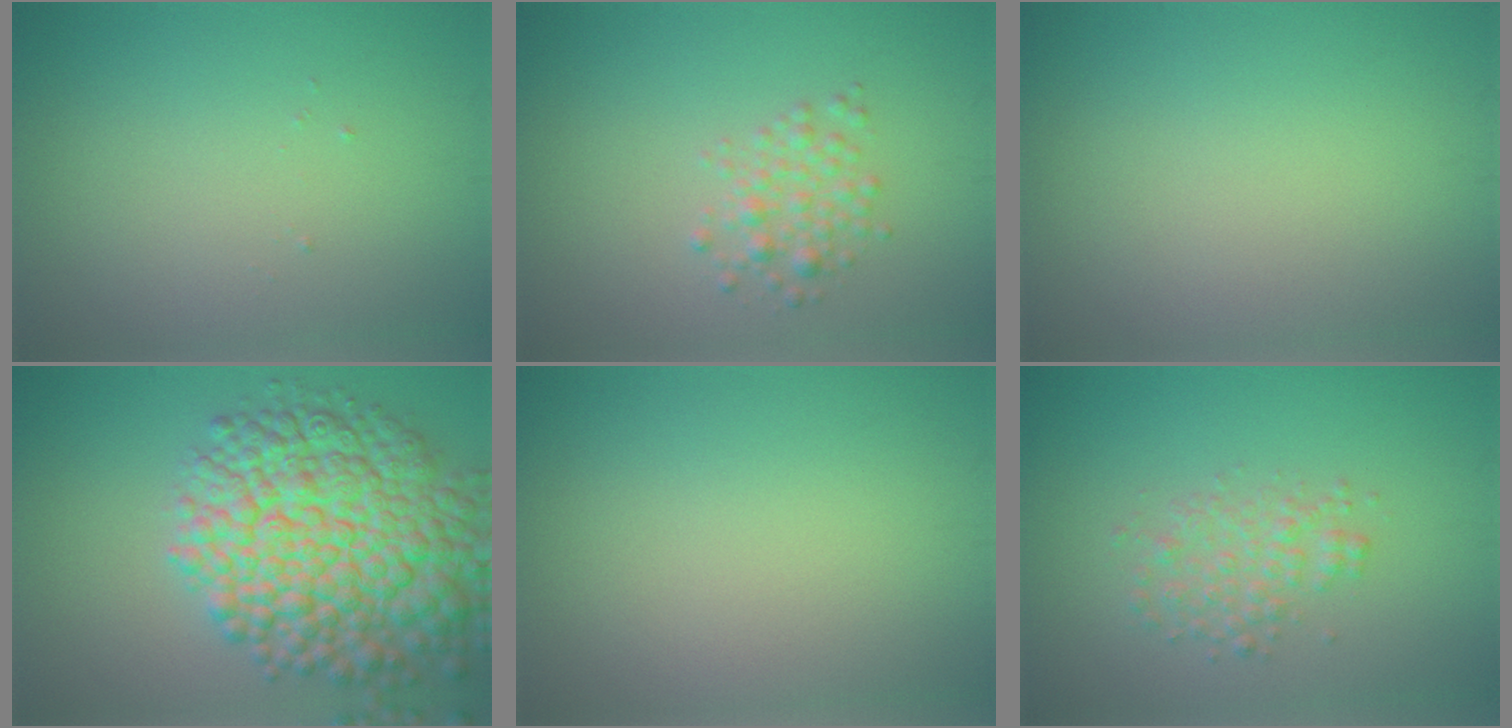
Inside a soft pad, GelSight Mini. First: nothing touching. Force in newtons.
{"total": 2.1, "press": 2.1, "slide": 0.2}
{"total": 0.0}
{"total": 12.2, "press": 12.2, "slide": 0.4}
{"total": 0.0}
{"total": 2.5, "press": 2.5, "slide": 0.1}